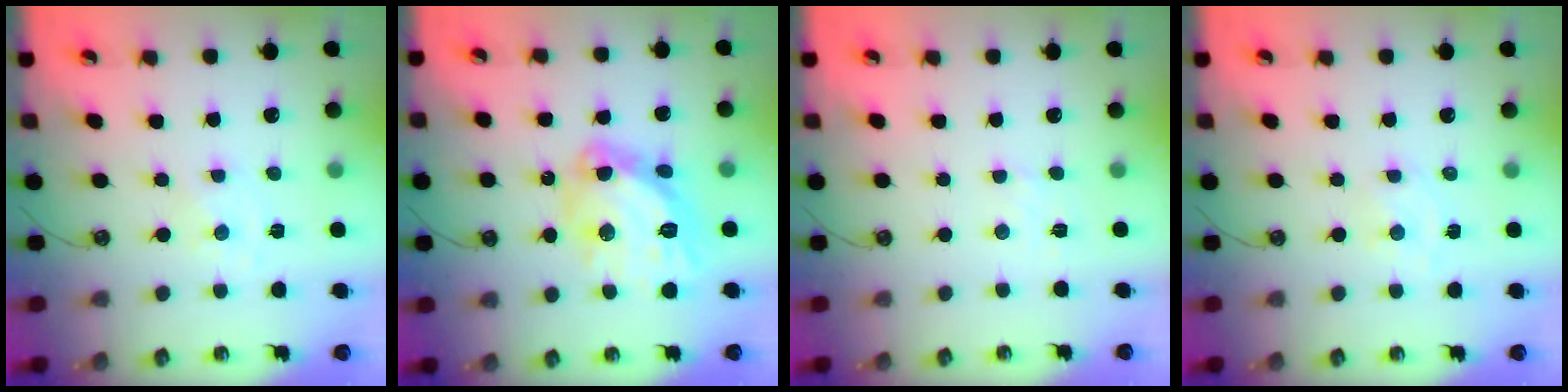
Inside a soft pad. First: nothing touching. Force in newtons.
{"total": 18.3, "press": 18.3, "slide": 1.8}
{"total": 2.5, "press": 2.5, "slide": 0.4}
{"total": 2.6, "press": 2.6, "slide": 0.1}